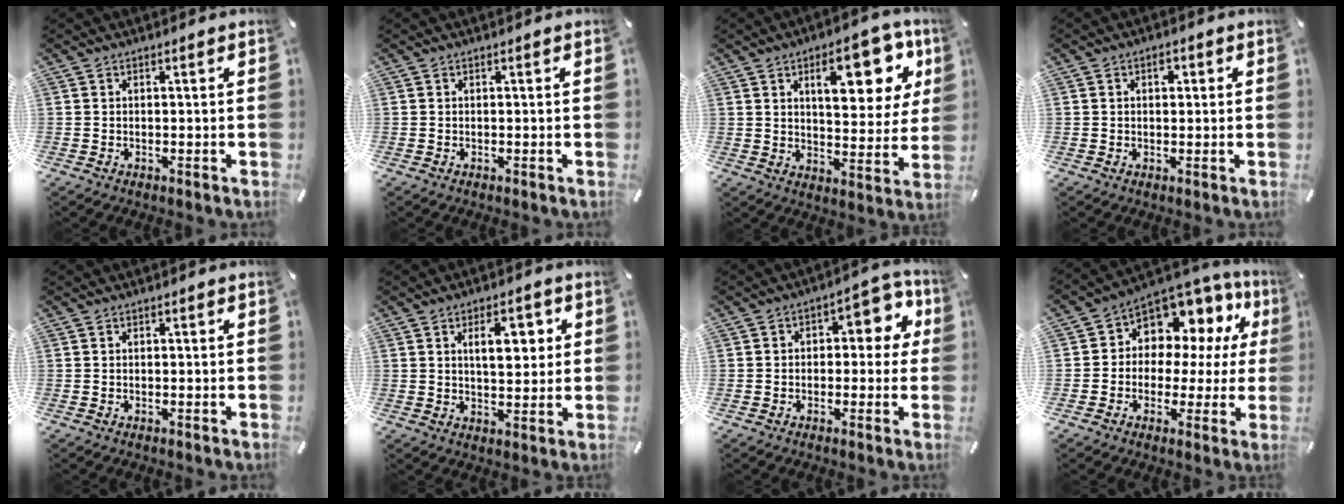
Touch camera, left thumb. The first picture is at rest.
{"total": 0.0}
{"total": 17.3, "force": [7.8, 7.9, 13.2], "torque": [-0.177, -0.022, 0.123]}
{"total": 2.2, "force": [0.4, 1.8, 1.3], "torque": [-0.003, -0.002, 0.000]}
{"total": 0.0}
{"total": 8.5, "force": [2.9, 4.5, 6.7], "torque": [-0.093, -0.006, 0.040]}
{"total": 8.3, "force": [1.4, 5.4, 6.1], "torque": [-0.072, -0.007, 0.016]}
{"total": 8.8, "force": [4.4, 7.0, 3.1], "torque": [-0.063, -0.048, 0.084]}